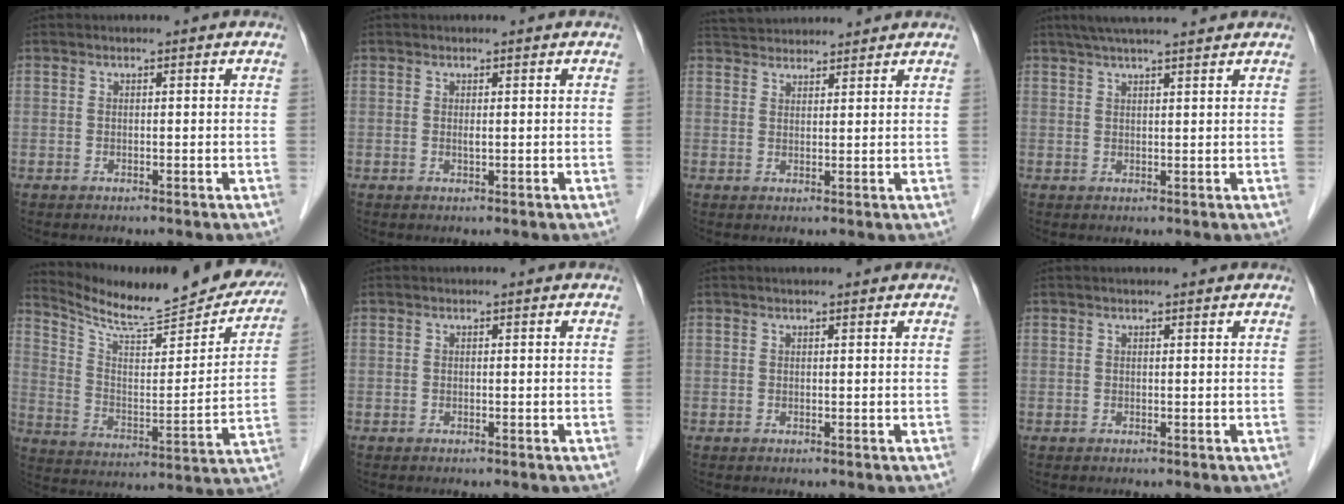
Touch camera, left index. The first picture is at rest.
{"total": 0.6, "force": [0.2, 0.1, 0.6], "torque": [-0.014, 0.000, 0.003]}
{"total": 8.3, "force": [7.9, 1.4, 1.9], "torque": [-0.036, 0.038, 0.123]}
{"total": 9.9, "force": [8.4, 0.7, 5.2], "torque": [-0.081, 0.035, 0.120]}
{"total": 22.7, "force": [20.5, 3.8, 9.0], "torque": [-0.136, -0.046, 0.288]}
{"total": 0.0}
{"total": 2.3, "force": [2.0, 0.4, 1.1], "torque": [-0.013, 0.020, 0.029]}
{"total": 2.5, "force": [2.3, 0.3, 1.1], "torque": [-0.014, 0.018, 0.028]}